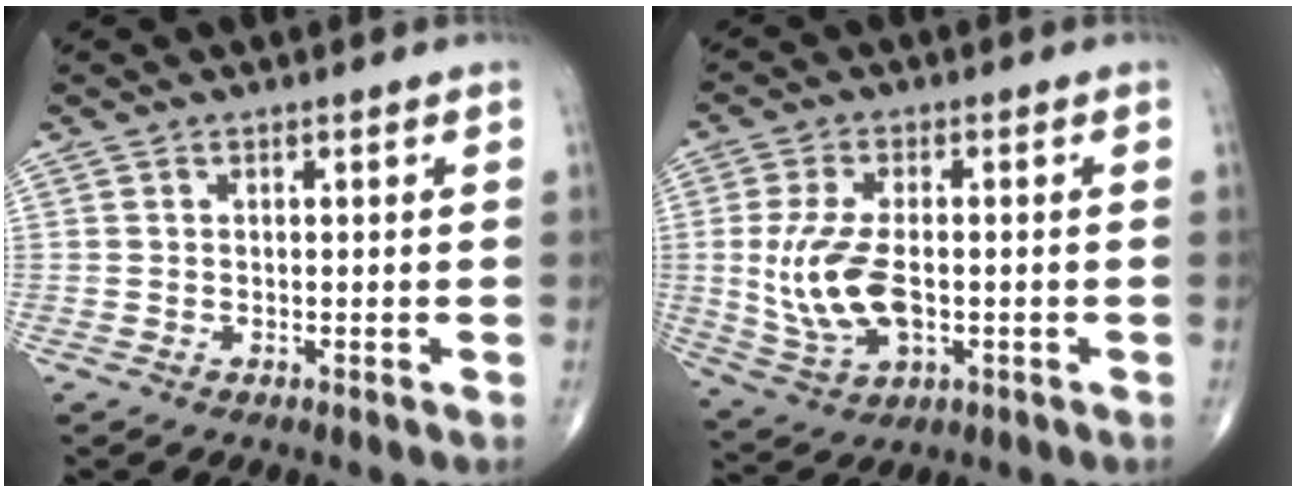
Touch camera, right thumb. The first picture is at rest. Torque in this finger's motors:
{"motor_torque": [-0.17, 0.64, 0.99, -0.21, 0.15]}